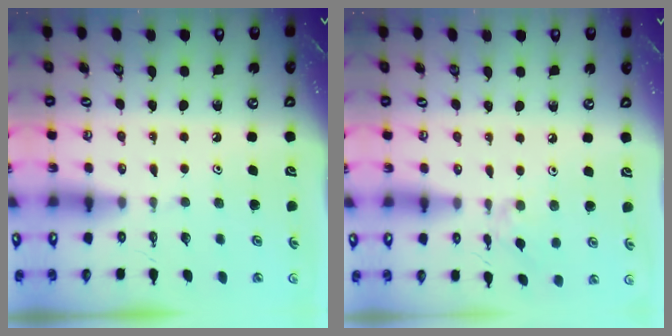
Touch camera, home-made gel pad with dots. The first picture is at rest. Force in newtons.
{"total": 2.5, "press": 2.5, "slide": 0.5}